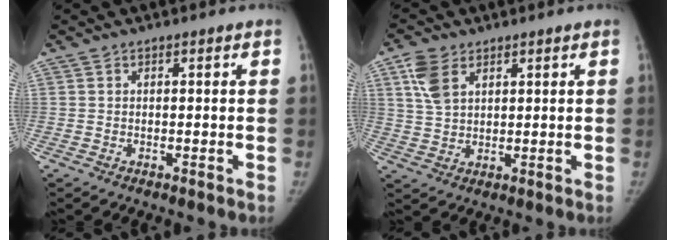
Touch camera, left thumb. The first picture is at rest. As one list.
[{"total": 6.5, "force": [3.2, 4.0, 4.0], "torque": [-0.075, -0.005, 0.069]}]